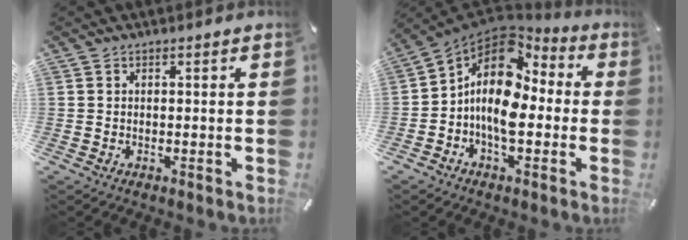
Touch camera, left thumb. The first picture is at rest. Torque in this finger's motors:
{"motor_torque": [0.86, 1.97, 1.60, 1.17, 0.21]}